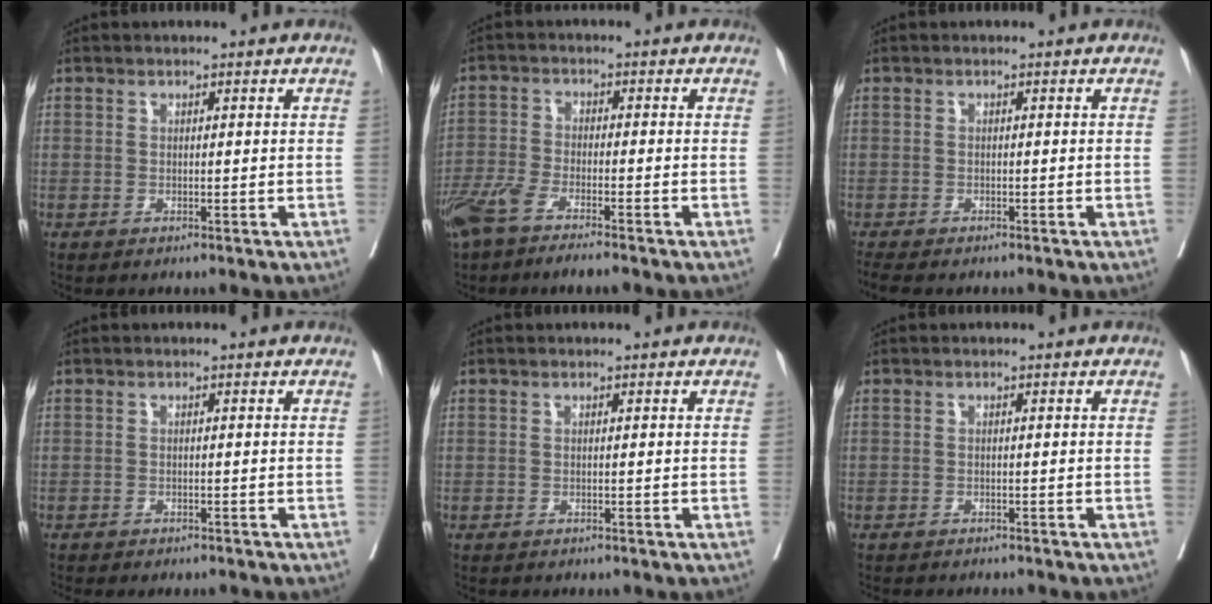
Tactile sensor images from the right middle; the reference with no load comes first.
{"total": 7.0, "force": [-5.3, 0.9, 4.6], "torque": [-0.087, -0.011, -0.096]}
{"total": 3.7, "force": [-3.1, 0.9, 1.7], "torque": [-0.029, -0.011, -0.048]}
{"total": 8.3, "force": [-7.6, 1.6, 2.8], "torque": [-0.033, -0.008, -0.095]}
{"total": 4.1, "force": [-3.7, 0.9, 1.5], "torque": [-0.020, -0.005, -0.046]}
{"total": 7.7, "force": [-7.2, 1.5, 2.4], "torque": [-0.028, -0.007, -0.091]}